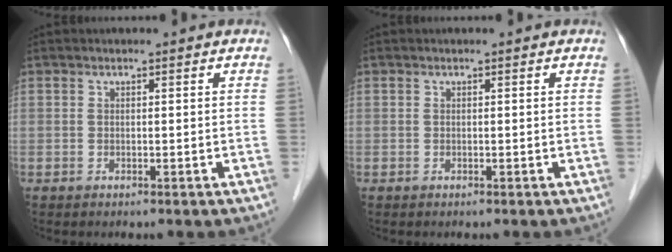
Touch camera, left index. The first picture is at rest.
{"total": 0.0}